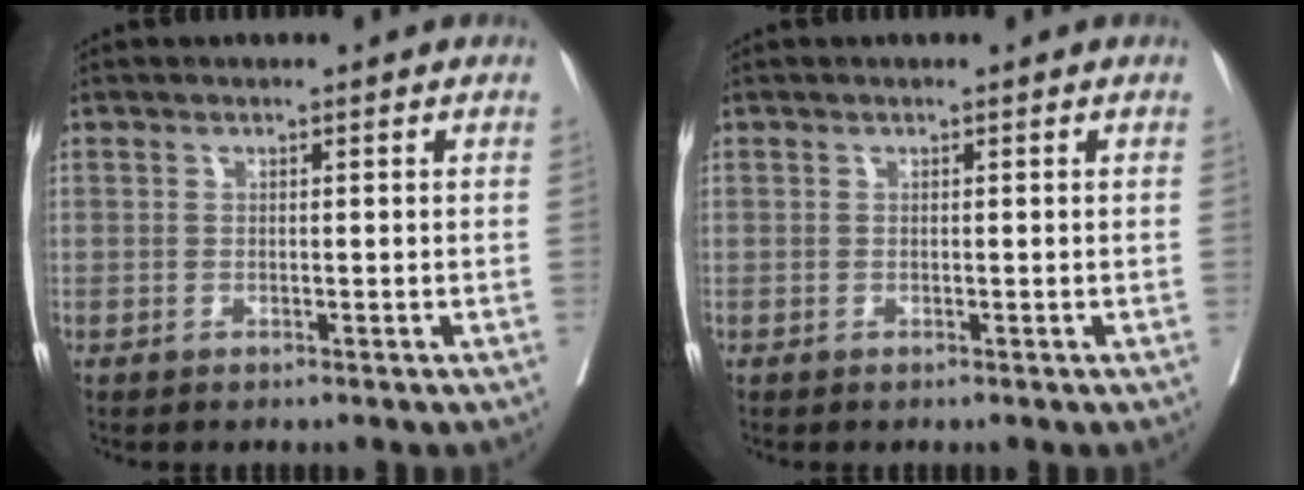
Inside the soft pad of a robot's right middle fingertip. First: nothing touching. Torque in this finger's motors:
{"motor_torque": [-0.09, 0.04, -0.02, -0.01]}